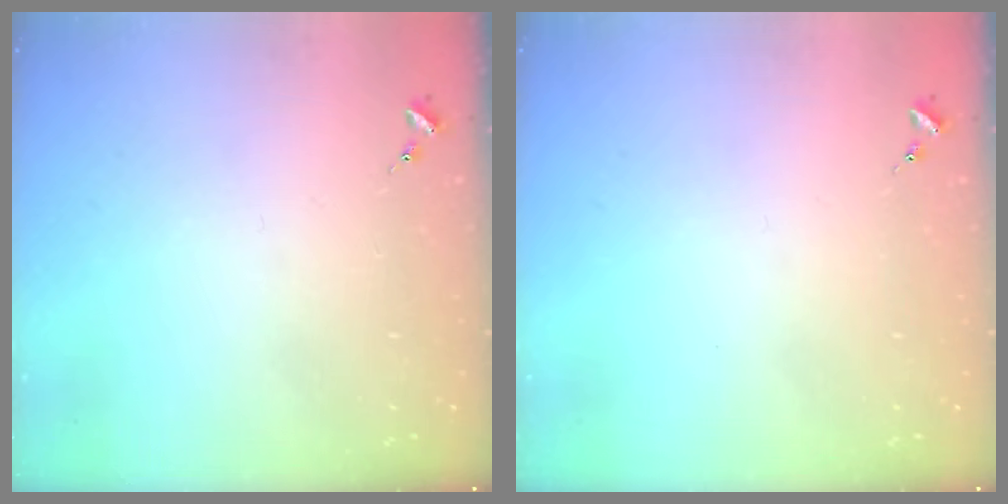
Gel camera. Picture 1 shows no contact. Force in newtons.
{"total": 0.0}